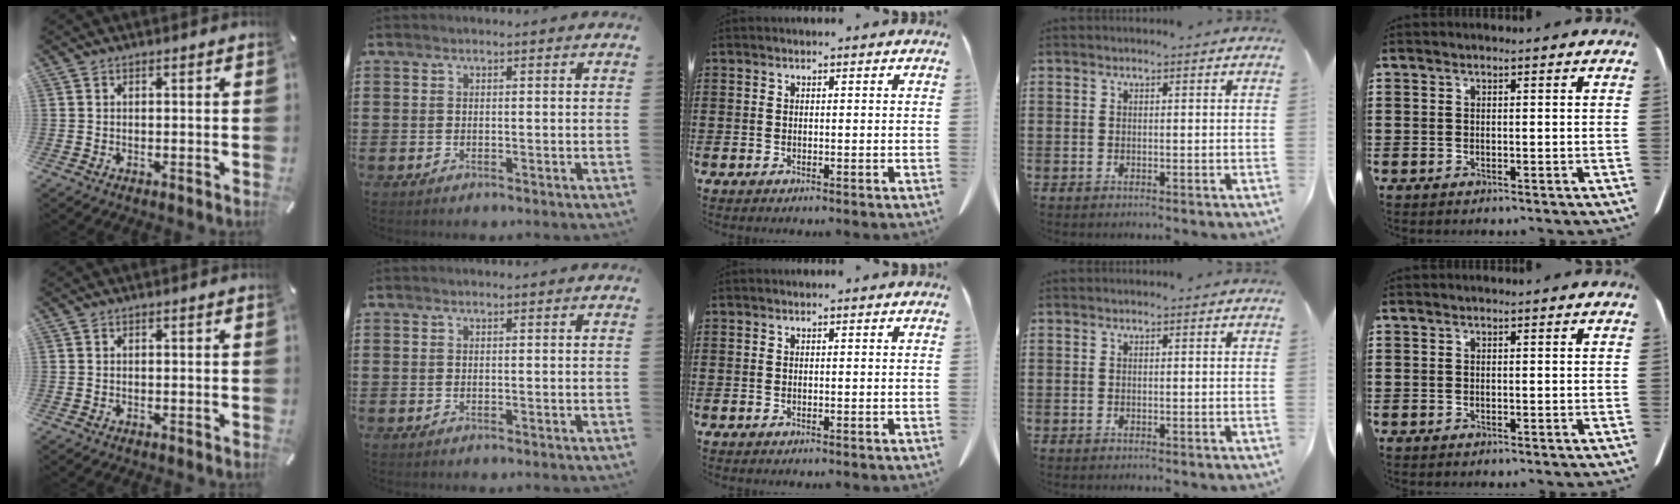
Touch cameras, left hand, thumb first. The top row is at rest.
{}